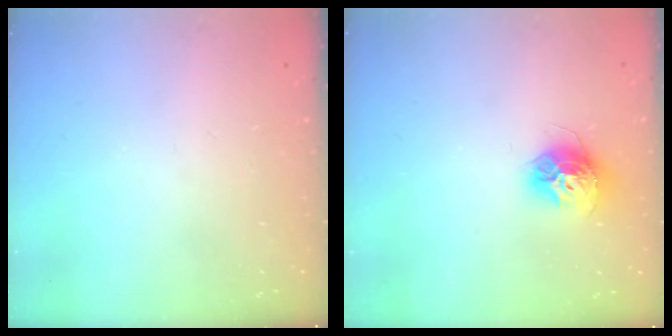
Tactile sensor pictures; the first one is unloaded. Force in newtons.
{"total": 12.0, "press": 11.9, "slide": 1.1}